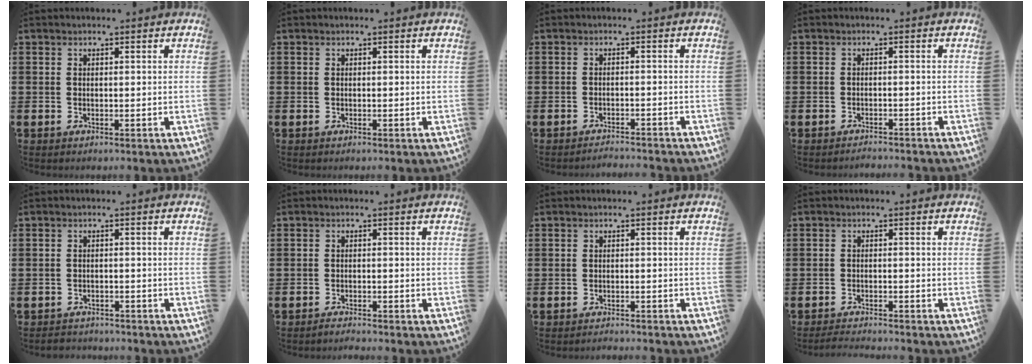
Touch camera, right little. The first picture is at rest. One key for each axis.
{"total": 0.0}
{"total": 1.4, "fx": -1.4, "fy": -0.1, "fz": 0.0, "tx": -0.002, "ty": 0.005, "tz": -0.030}
{"total": 1.1, "fx": -1.1, "fy": -0.1, "fz": -0.1, "tx": -0.001, "ty": 0.003, "tz": -0.023}
{"total": 1.4, "fx": -1.4, "fy": 0.2, "fz": -0.2, "tx": -0.002, "ty": 0.004, "tz": -0.031}
{"total": 1.2, "fx": -1.2, "fy": -0.1, "fz": 0.1, "tx": -0.004, "ty": 0.000, "tz": -0.024}
{"total": 1.0, "fx": -1.0, "fy": -0.1, "fz": 0.0, "tx": -0.002, "ty": 0.001, "tz": -0.020}
{"total": 1.5, "fx": -1.5, "fy": -0.1, "fz": 0.3, "tx": -0.006, "ty": 0.003, "tz": -0.030}